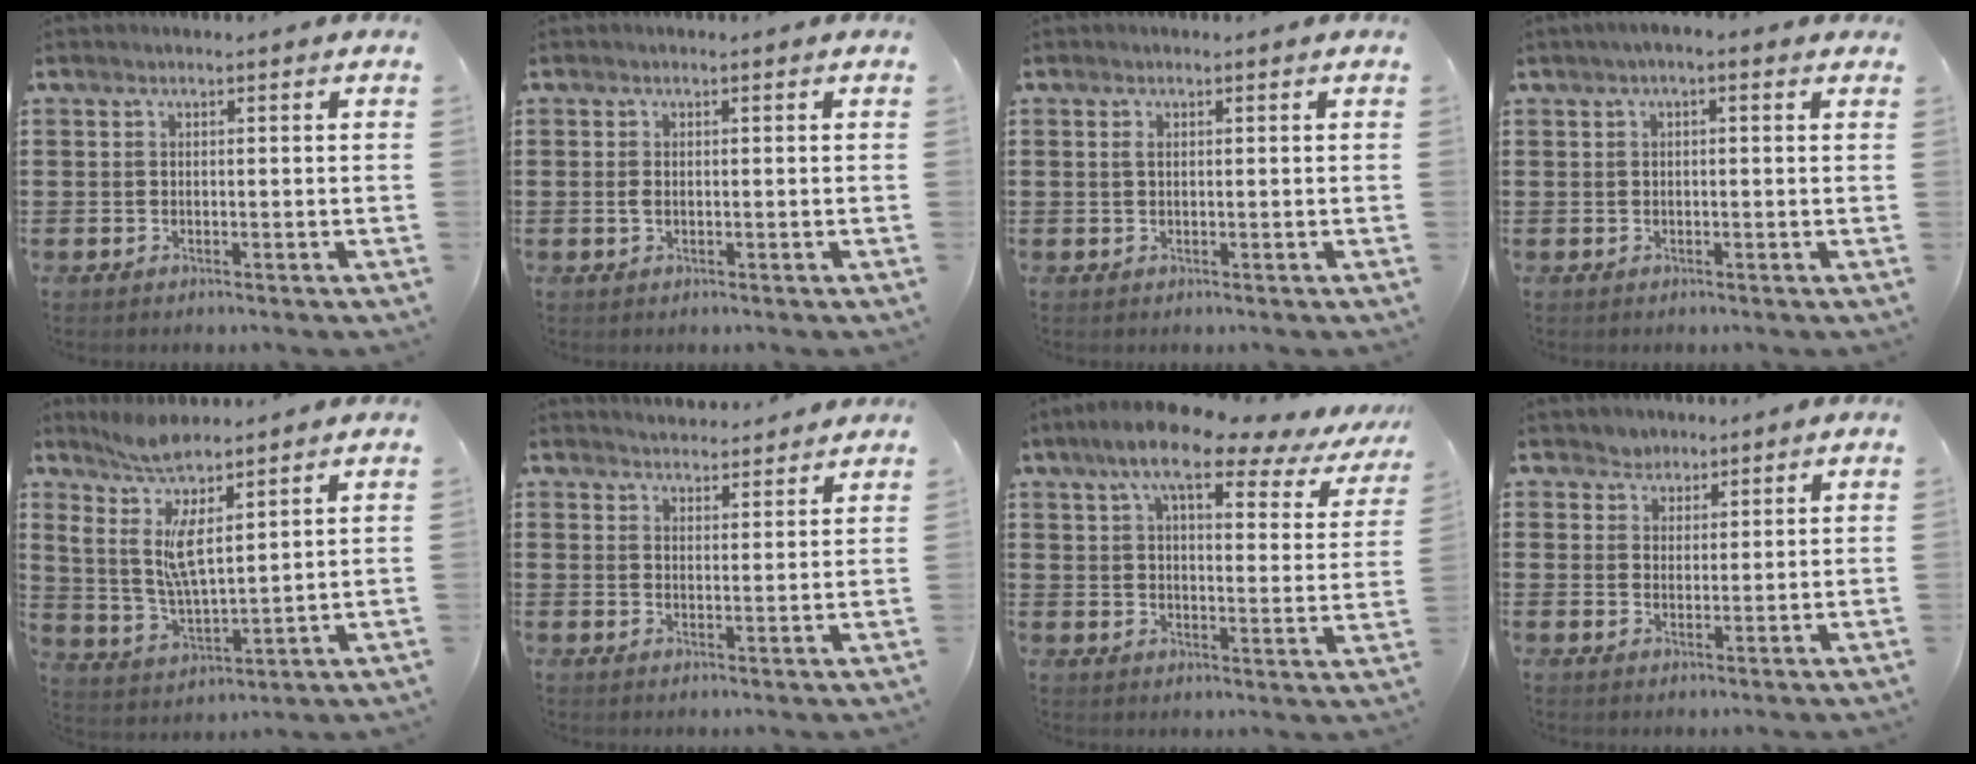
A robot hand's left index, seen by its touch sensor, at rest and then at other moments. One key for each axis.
{"total": 1.1, "fx": -0.1, "fy": 0.6, "fz": 0.9, "tx": -0.026, "ty": 0.000, "tz": -0.005}
{"total": 0.8, "fx": 0.2, "fy": 0.4, "fz": 0.7, "tx": -0.016, "ty": 0.003, "tz": 0.003}
{"total": 1.5, "fx": 0.1, "fy": 0.3, "fz": 1.4, "tx": -0.026, "ty": 0.002, "tz": 0.001}
{"total": 8.3, "fx": 4.6, "fy": 2.0, "fz": 6.7, "tx": -0.154, "ty": -0.021, "tz": 0.078}
{"total": 3.3, "fx": 3.3, "fy": 0.1, "fz": -0.1, "tx": -0.008, "ty": -0.015, "tz": 0.059}
{"total": 10.8, "fx": 8.0, "fy": 2.4, "fz": 6.7, "tx": -0.135, "ty": -0.030, "tz": 0.132}
{"total": 2.7, "fx": 1.9, "fy": 1.8, "fz": -0.4, "tx": -0.006, "ty": 0.011, "tz": 0.037}